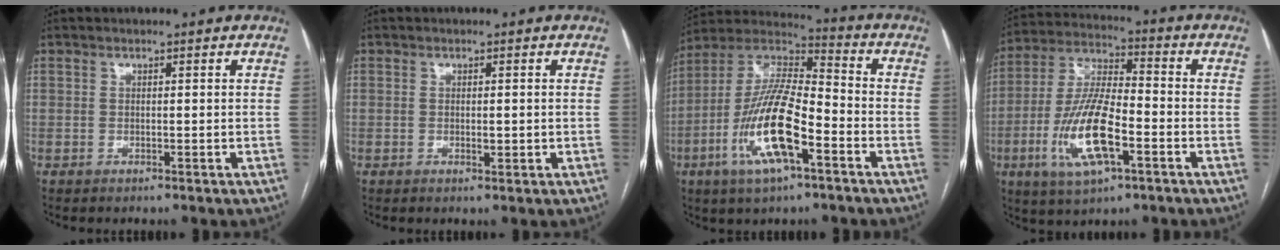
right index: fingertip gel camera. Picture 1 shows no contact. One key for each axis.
{"total": 1.3, "fx": -0.1, "fy": 0.5, "fz": 1.2, "tx": -0.021, "ty": -0.002, "tz": 0.001}
{"total": 17.1, "fx": -6.6, "fy": 3.8, "fz": 15.3, "tx": -0.306, "ty": -0.002, "tz": -0.122}
{"total": 14.3, "fx": -4.9, "fy": 4.1, "fz": 12.8, "tx": -0.270, "ty": -0.003, "tz": -0.087}